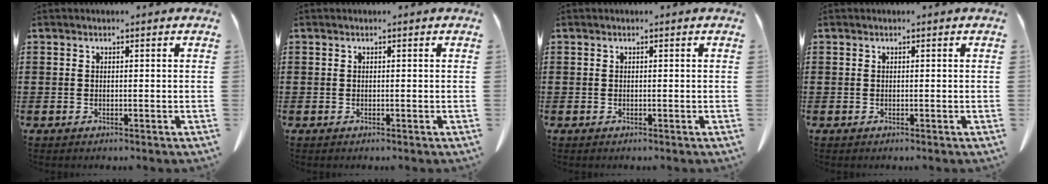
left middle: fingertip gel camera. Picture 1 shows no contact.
{"total": 0.0}
{"total": 0.0}
{"total": 0.0}